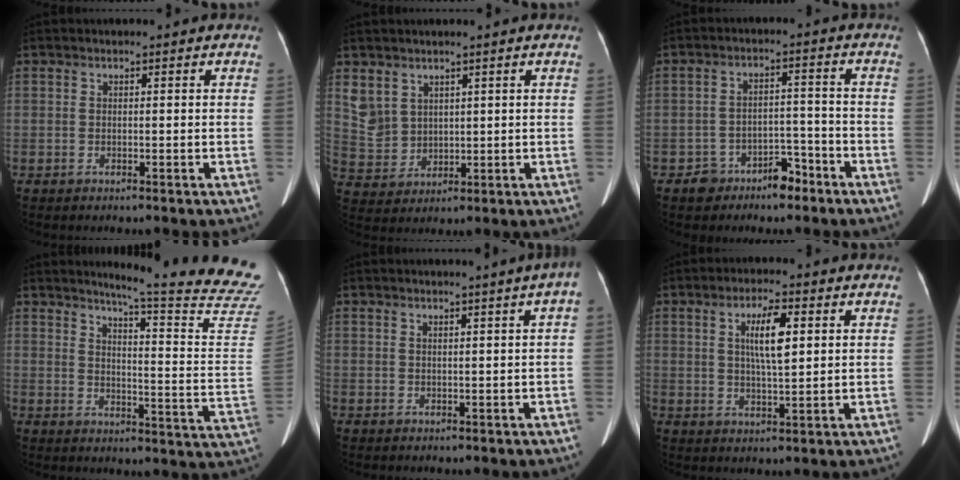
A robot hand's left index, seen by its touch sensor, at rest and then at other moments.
{"total": 5.4, "force": [3.1, 4.3, 1.2], "torque": [-0.033, -0.003, 0.080]}
{"total": 5.3, "force": [-4.1, 3.1, 1.4], "torque": [-0.011, 0.008, -0.058]}
{"total": 21.9, "force": [20.3, -2.0, 7.9], "torque": [-0.109, -0.151, 0.229]}
{"total": 3.5, "force": [1.5, -0.3, 3.1], "torque": [-0.032, 0.002, 0.014]}
{"total": 5.8, "force": [1.6, 1.1, 5.5], "torque": [-0.099, -0.002, 0.030]}